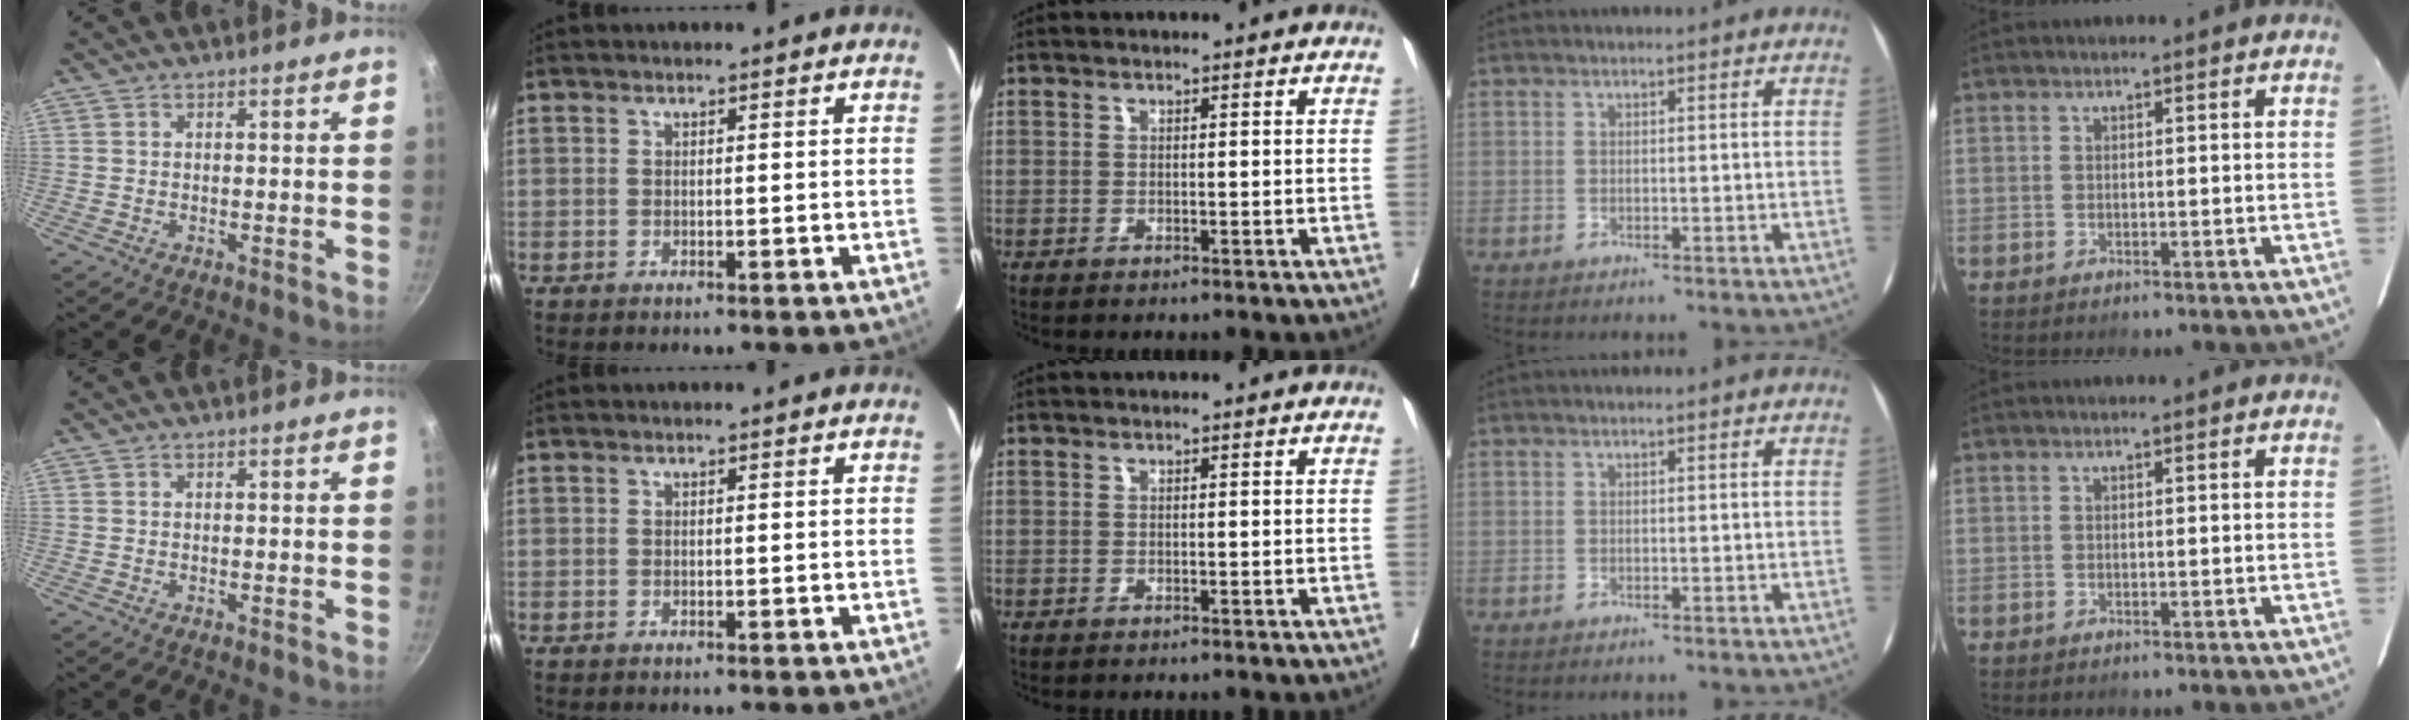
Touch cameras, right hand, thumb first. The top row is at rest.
{}